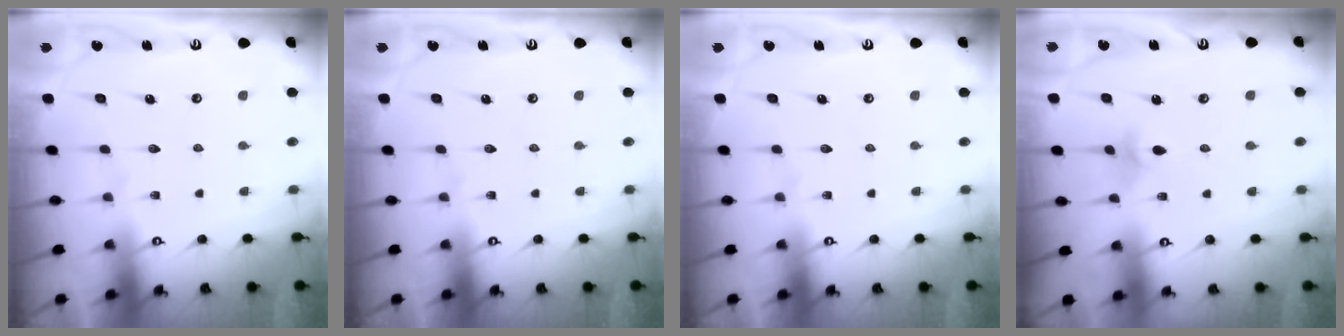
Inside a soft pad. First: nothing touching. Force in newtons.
{"total": 0.0}
{"total": 0.0}
{"total": 4.7, "press": 4.6, "slide": 0.9}